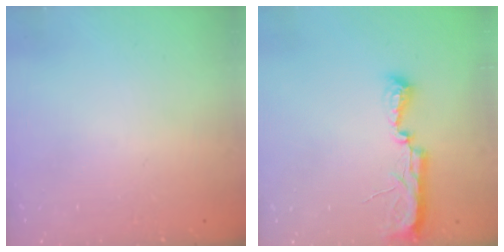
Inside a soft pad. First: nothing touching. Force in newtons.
{"total": 7.7, "press": 7.7, "slide": 0.6}